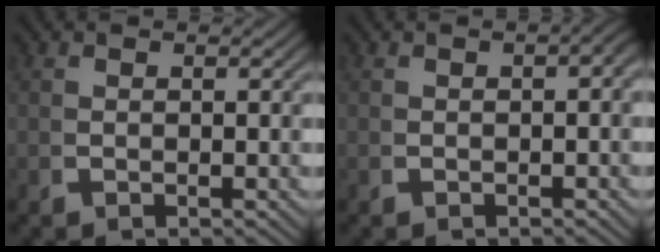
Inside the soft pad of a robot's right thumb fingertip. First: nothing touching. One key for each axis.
{"total": 1.8, "fx": 0.0, "fy": 0.8, "fz": 1.6, "tx": -0.014, "ty": 0.003, "tz": -0.001}